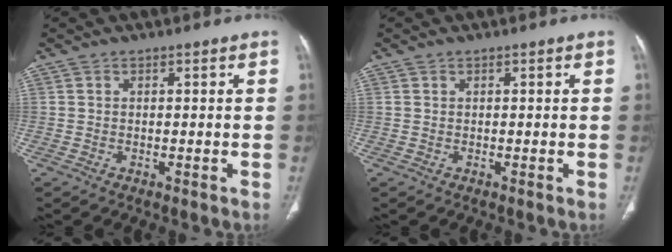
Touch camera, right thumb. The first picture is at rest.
{"total": 0.0}